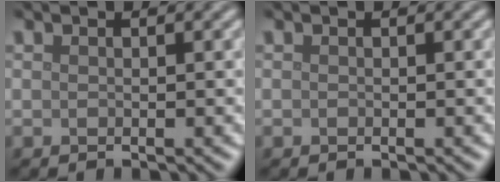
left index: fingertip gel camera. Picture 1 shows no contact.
{"total": 0.0}